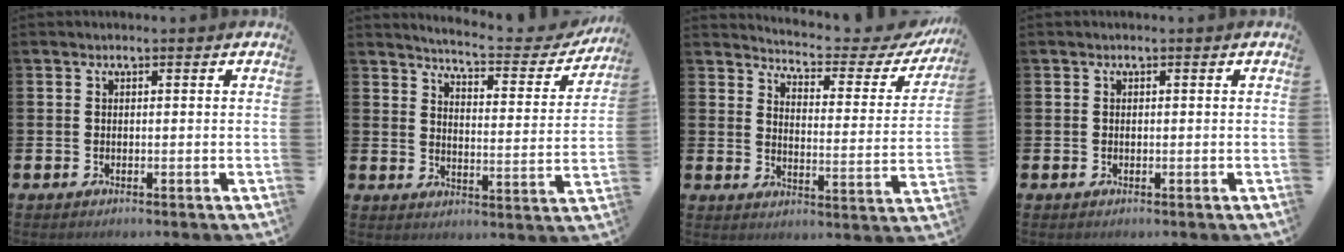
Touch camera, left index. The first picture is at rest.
{"total": 5.3, "force": [5.0, 0.4, 1.4], "torque": [-0.038, -0.043, 0.079]}
{"total": 4.8, "force": [4.5, 0.8, 1.4], "torque": [-0.038, -0.045, 0.067]}
{"total": 0.0}